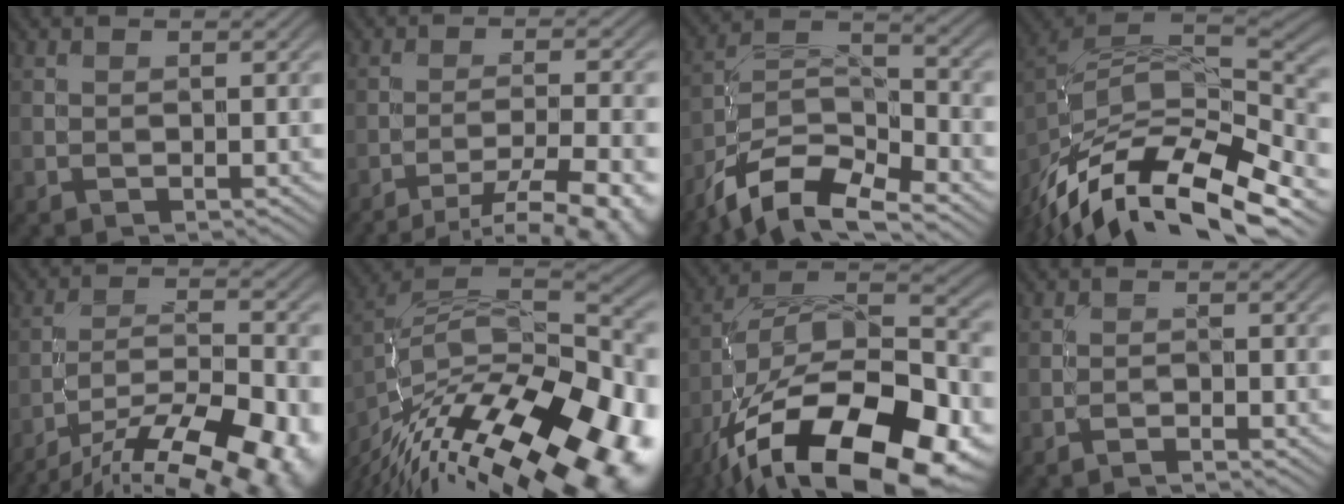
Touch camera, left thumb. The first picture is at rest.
{"total": 11.7, "force": [-9.0, 2.7, 7.0], "torque": [-0.109, -0.005, -0.110]}
{"total": 11.7, "force": [-8.4, 4.1, 7.0], "torque": [-0.135, -0.010, -0.169]}
{"total": 15.2, "force": [-8.6, 6.7, 10.7], "torque": [-0.227, -0.011, -0.156]}
{"total": 16.8, "force": [-12.6, 5.1, 9.9], "torque": [-0.148, -0.021, -0.183]}
{"total": 17.7, "force": [-10.1, 7.0, 12.7], "torque": [-0.219, 0.004, -0.159]}
{"total": 20.7, "force": [-11.5, 9.1, 14.6], "torque": [-0.267, -0.029, -0.174]}
{"total": 1.0, "force": [-0.9, -0.1, 0.5], "torque": [-0.011, 0.004, -0.019]}